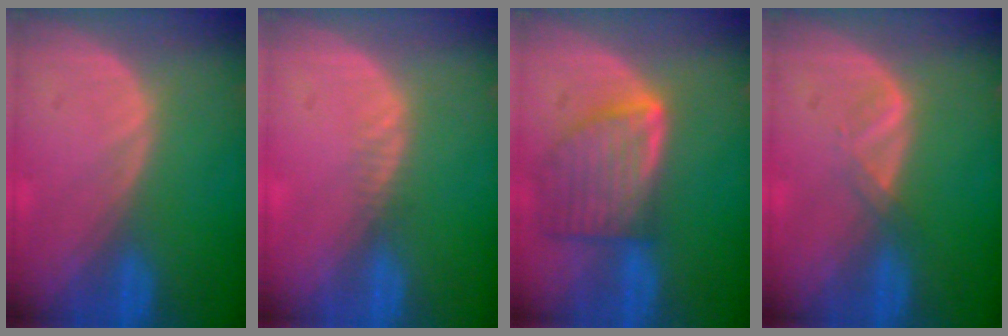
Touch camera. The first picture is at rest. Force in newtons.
{"total": 1.2, "press": 0.9, "slide": 0.8}
{"total": 8.1, "press": 7.2, "slide": 3.6}
{"total": 1.8, "press": 1.7, "slide": 0.3}